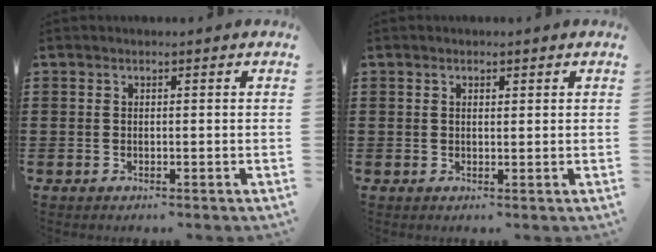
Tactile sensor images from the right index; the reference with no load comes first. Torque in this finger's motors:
{"motor_torque": [0.01, 0.39, 0.01, -0.01]}